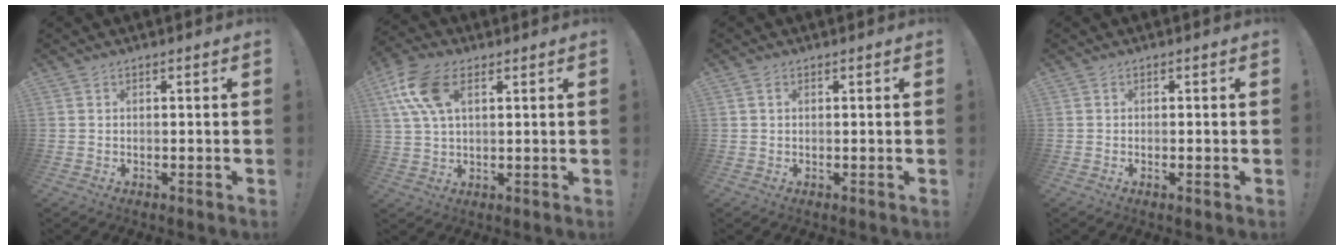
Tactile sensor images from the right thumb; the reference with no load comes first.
{"total": 12.5, "force": [4.9, 6.8, 9.3], "torque": [-0.188, -0.006, 0.096]}
{"total": 0.9, "force": [0.3, 0.6, 0.5], "torque": [-0.005, 0.000, 0.004]}
{"total": 1.0, "force": [-0.2, 0.0, 1.0], "torque": [-0.014, -0.003, -0.005]}